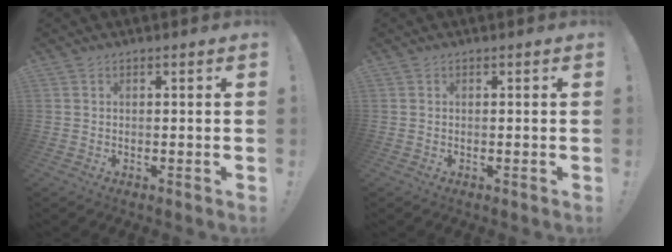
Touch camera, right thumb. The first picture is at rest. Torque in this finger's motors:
{"motor_torque": [0.06, -0.05, 0.10, 0.00, 0.05]}